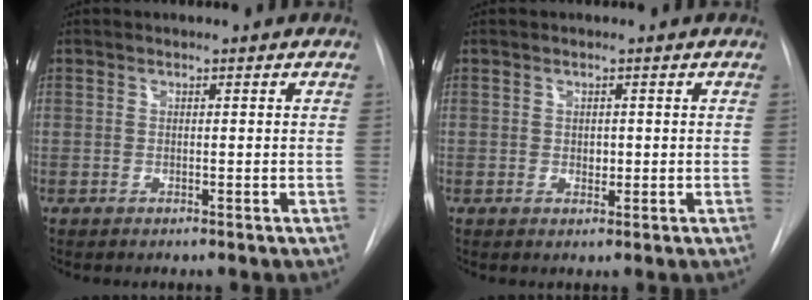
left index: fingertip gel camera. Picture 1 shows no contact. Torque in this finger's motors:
{"motor_torque": [0.13, 0.01, 0.00, 0.00]}